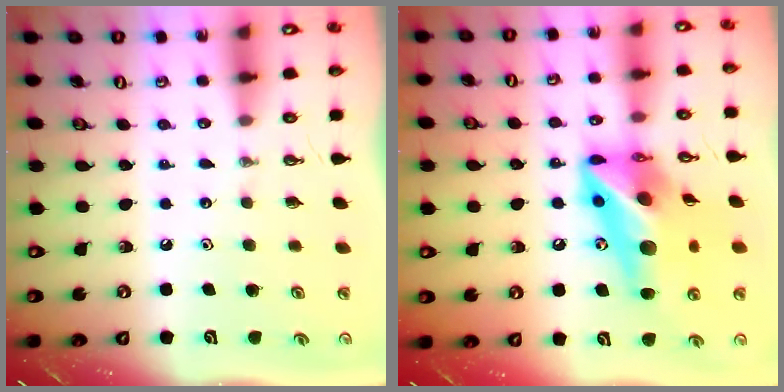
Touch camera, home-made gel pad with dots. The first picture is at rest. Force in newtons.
{"total": 19.9, "press": 19.6, "slide": 3.1}